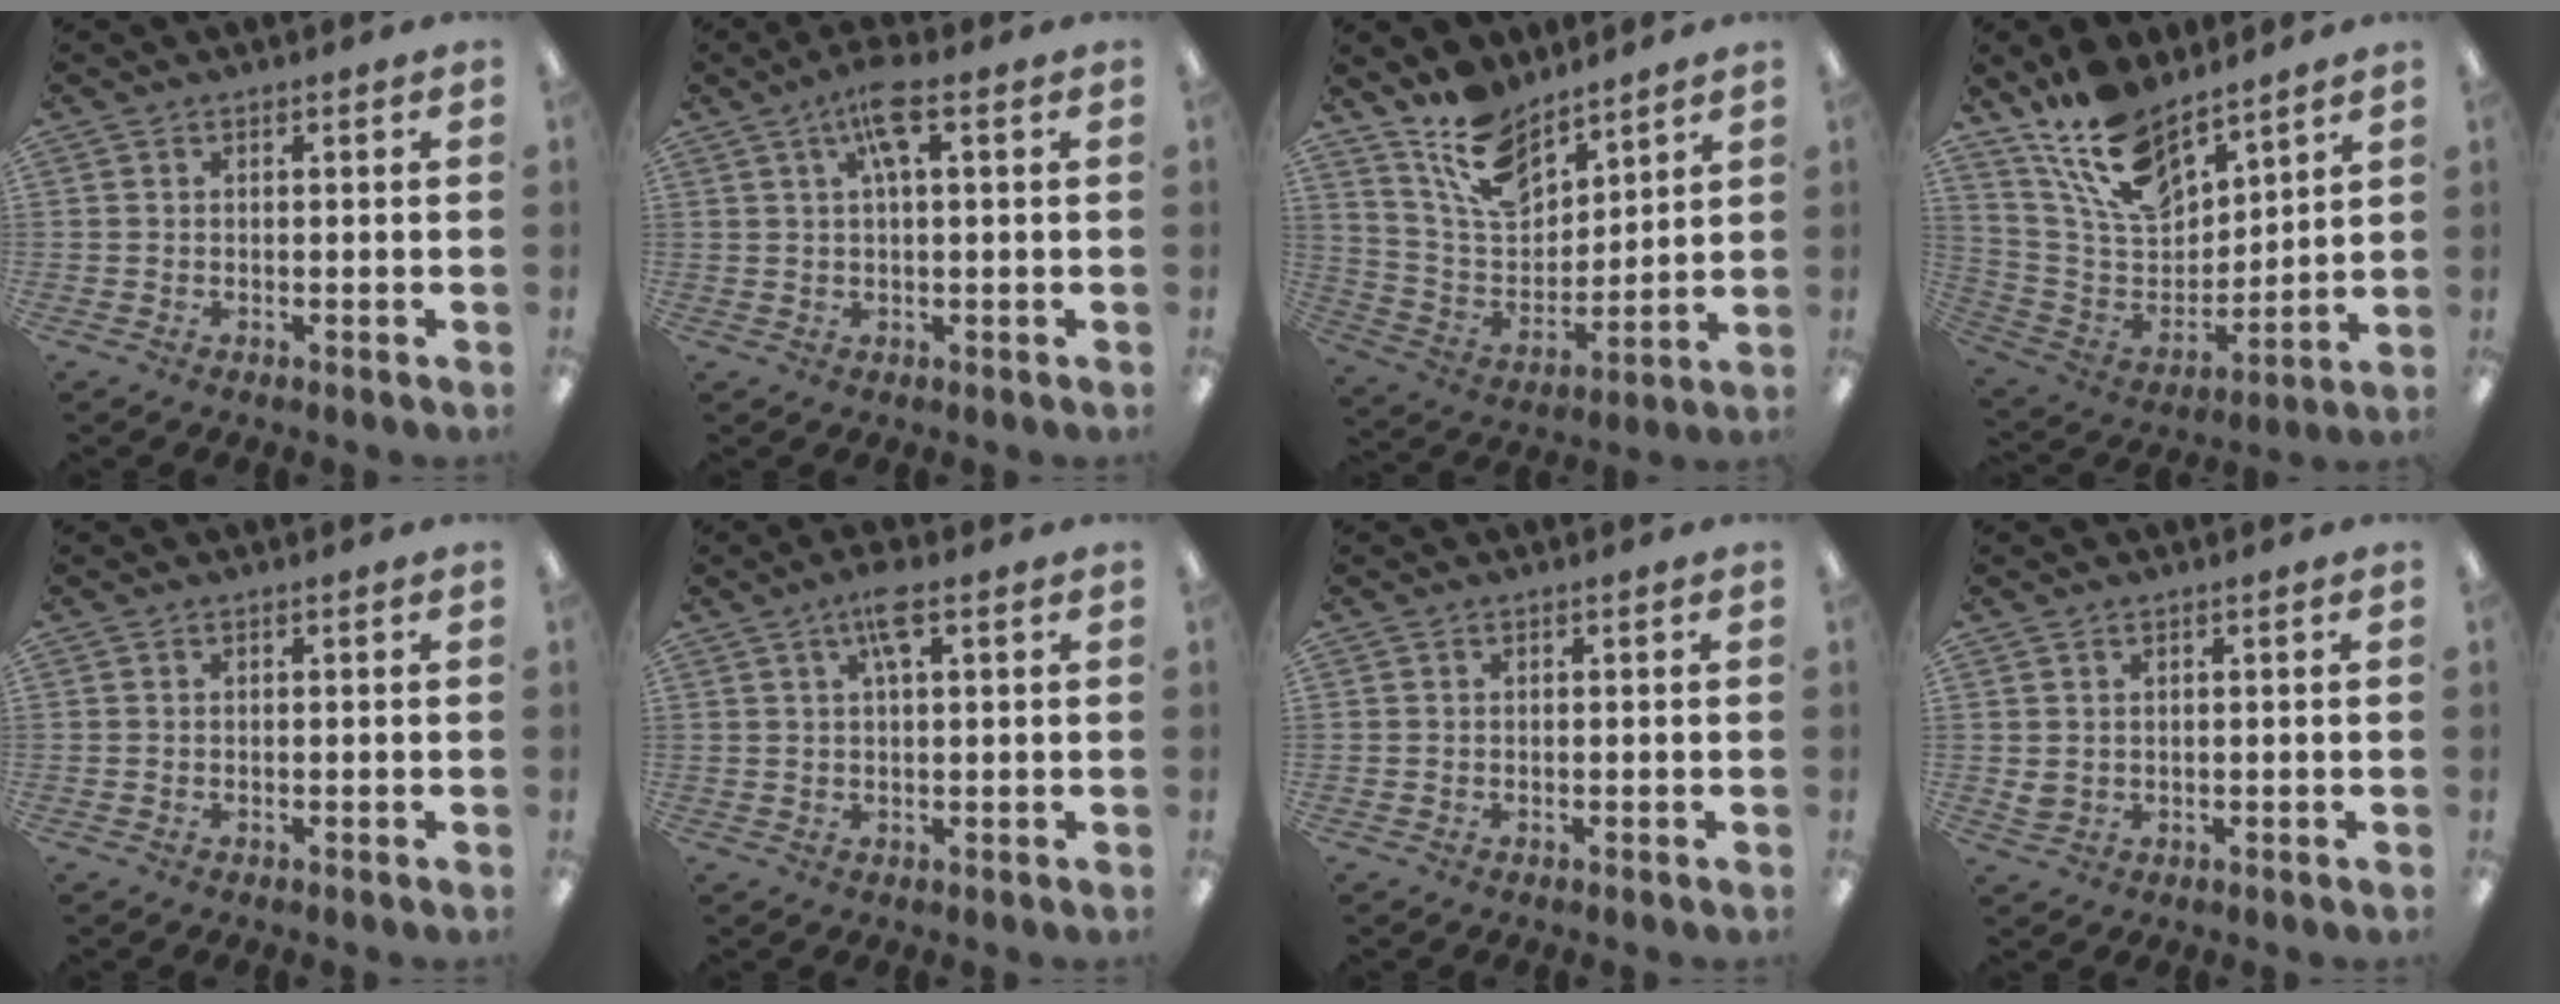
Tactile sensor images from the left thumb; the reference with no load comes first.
{"total": 7.1, "force": [3.1, 2.1, 6.0], "torque": [-0.116, 0.008, 0.049]}
{"total": 13.8, "force": [10.5, 6.7, 5.8], "torque": [-0.127, -0.051, 0.200]}
{"total": 16.0, "force": [12.4, 7.2, 6.9], "torque": [-0.141, -0.071, 0.231]}
{"total": 0.0}
{"total": 5.3, "force": [2.6, 1.5, 4.3], "torque": [-0.084, 0.006, 0.042]}
{"total": 0.0}
{"total": 1.8, "force": [0.9, 1.4, 0.6], "torque": [-0.005, 0.000, 0.015]}